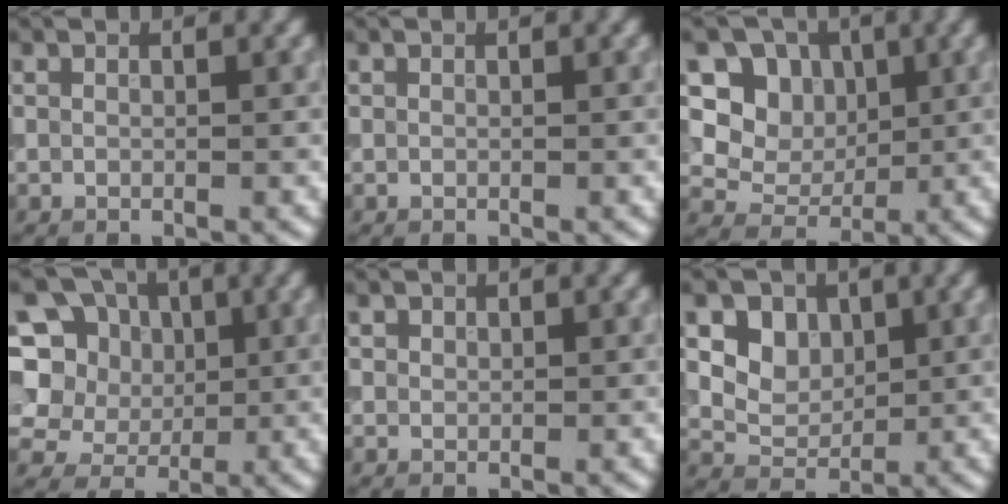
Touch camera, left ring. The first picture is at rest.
{"total": 0.0}
{"total": 6.4, "force": [2.4, 5.4, 2.4], "torque": [-0.047, -0.005, 0.036]}
{"total": 9.6, "force": [3.3, 7.8, 4.5], "torque": [-0.095, 0.026, 0.025]}
{"total": 0.8, "force": [0.5, 0.6, 0.0], "torque": [0.003, -0.001, 0.003]}
{"total": 5.2, "force": [2.2, 4.1, 2.3], "torque": [-0.054, -0.005, 0.050]}